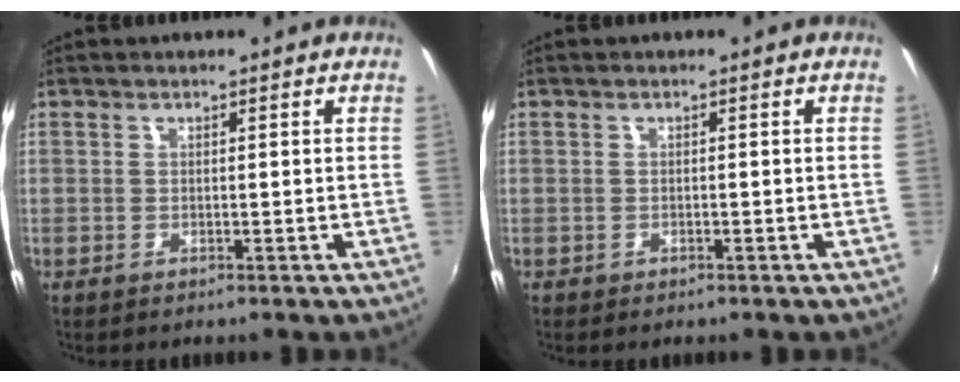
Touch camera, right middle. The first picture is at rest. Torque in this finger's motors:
{"motor_torque": [-0.42, 0.18, 0.02, -0.01]}